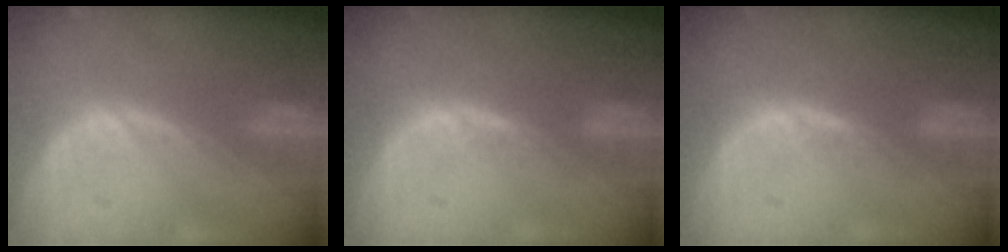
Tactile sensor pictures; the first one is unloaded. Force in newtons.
{"total": 1.9, "press": 1.4, "slide": 1.3}
{"total": 1.9, "press": 1.4, "slide": 1.3}